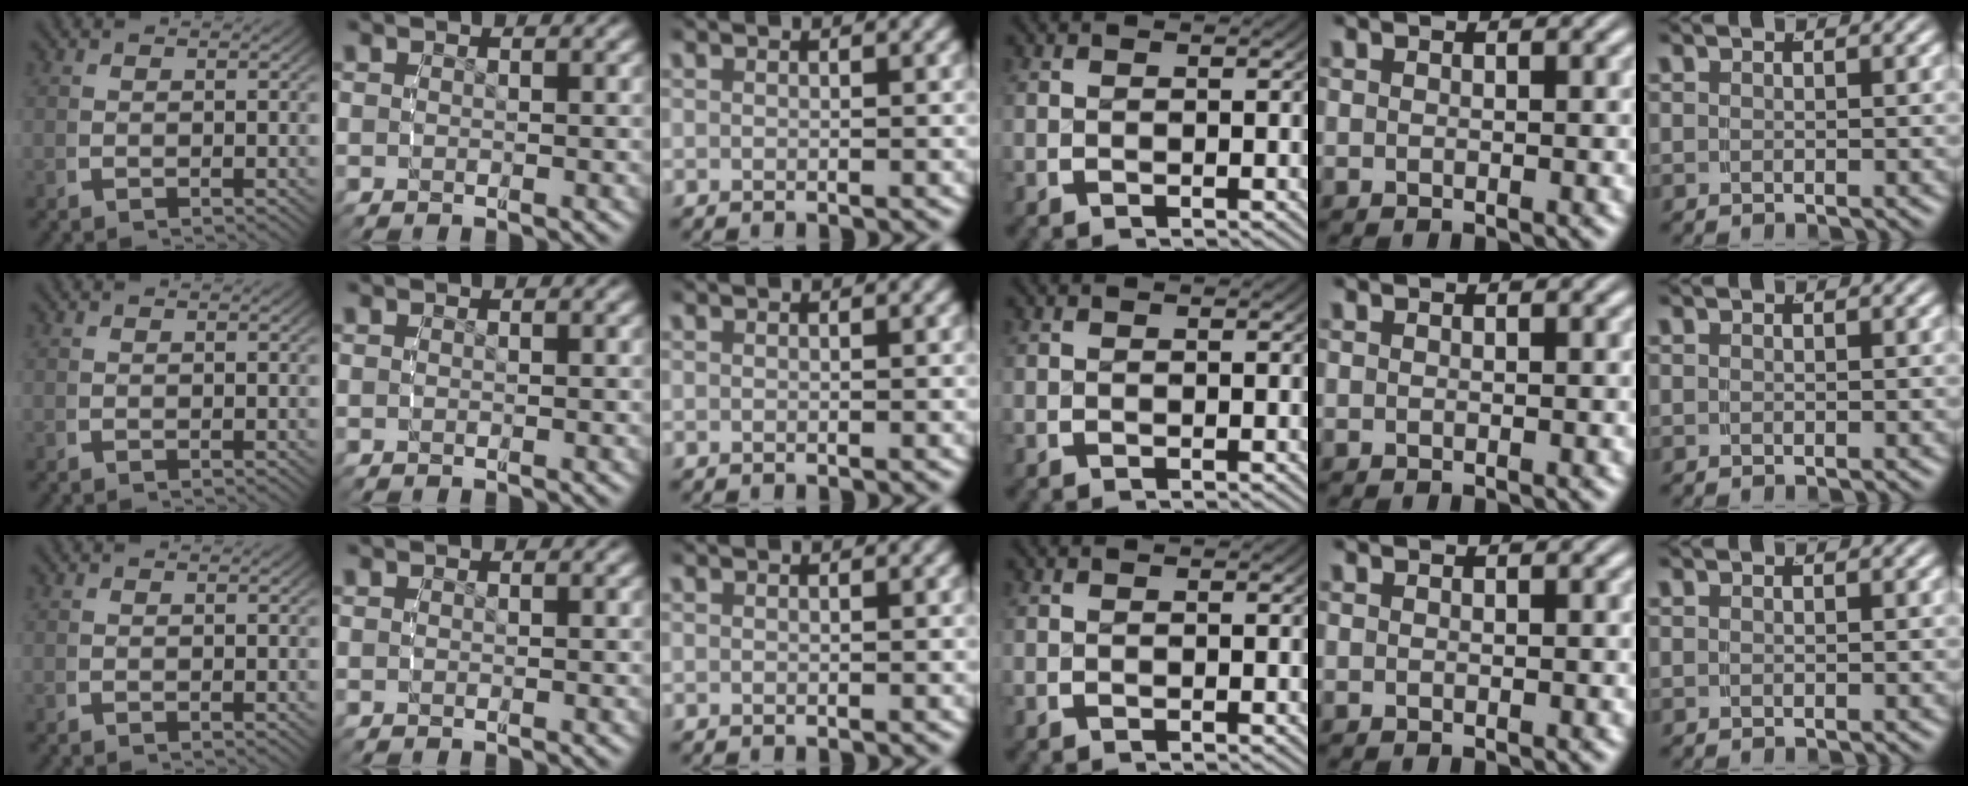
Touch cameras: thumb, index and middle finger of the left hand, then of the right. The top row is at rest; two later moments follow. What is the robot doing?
{"motion": "reach", "object": "coat"}